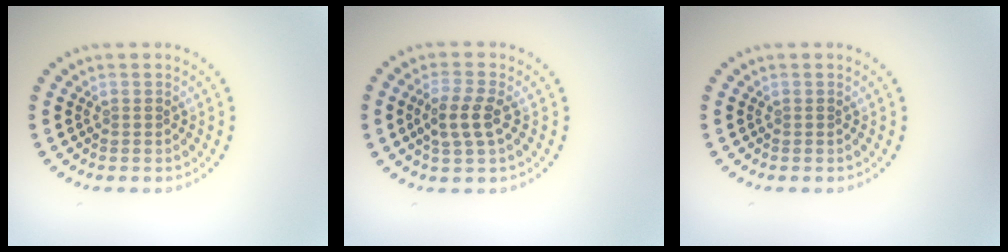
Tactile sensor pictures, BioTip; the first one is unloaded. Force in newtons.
{"total": 2.8, "press": 2.6, "slide": 1.0}
{"total": 0.0}